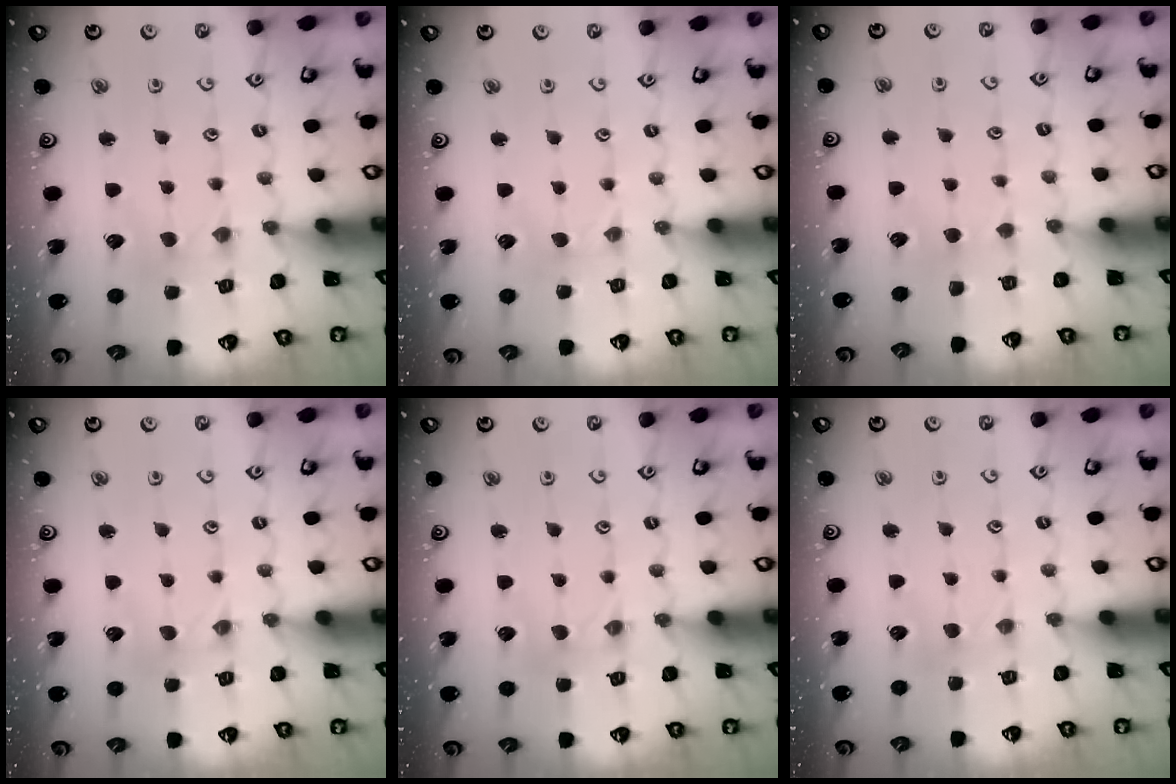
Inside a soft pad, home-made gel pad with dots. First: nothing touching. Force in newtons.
{"total": 0.0}
{"total": 2.1, "press": 2.1, "slide": 0.3}
{"total": 0.0}
{"total": 0.7, "press": 0.7, "slide": 0.2}
{"total": 1.9, "press": 1.8, "slide": 0.4}